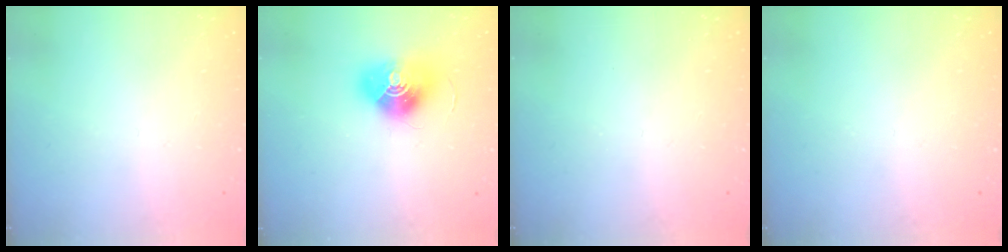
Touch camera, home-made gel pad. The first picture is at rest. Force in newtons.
{"total": 13.5, "press": 13.5, "slide": 0.6}
{"total": 0.0}
{"total": 0.0}